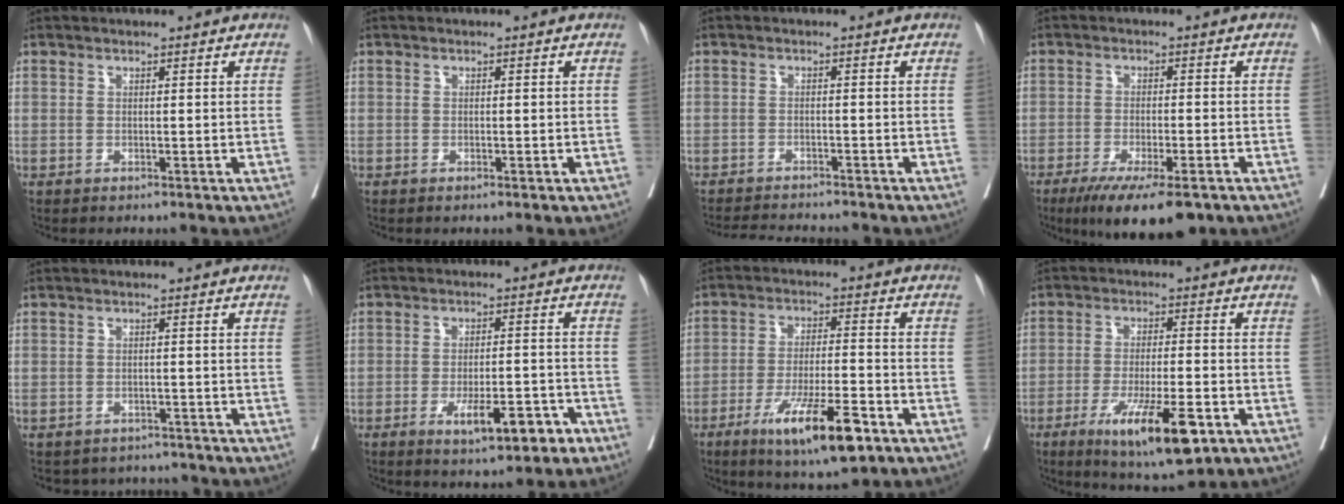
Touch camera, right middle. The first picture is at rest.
{"total": 0.8, "force": [-0.5, 0.3, 0.5], "torque": [-0.011, -0.001, -0.006]}
{"total": 6.9, "force": [-6.6, 0.3, 2.0], "torque": [-0.025, -0.009, -0.102]}
{"total": 11.5, "force": [-8.0, 2.4, 7.9], "torque": [-0.115, -0.021, -0.124]}
{"total": 5.4, "force": [-5.1, 1.8, -0.2], "torque": [0.007, 0.013, -0.064]}
{"total": 7.9, "force": [-4.2, 2.0, 6.4], "torque": [-0.093, -0.001, -0.057]}
{"total": 12.3, "force": [-6.8, 1.8, 10.1], "torque": [-0.173, -0.021, -0.108]}
{"total": 12.4, "force": [-6.0, 2.2, 10.7], "torque": [-0.176, -0.026, -0.088]}